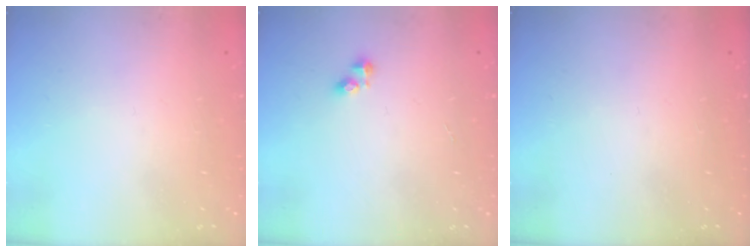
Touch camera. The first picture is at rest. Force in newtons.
{"total": 2.6, "press": 2.6, "slide": 0.4}
{"total": 0.0}